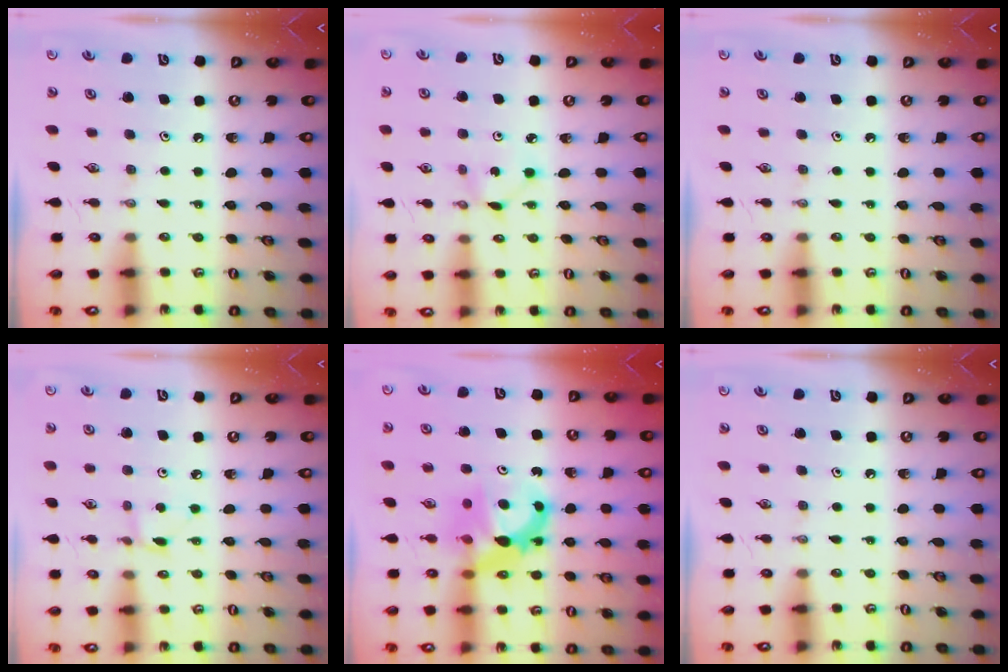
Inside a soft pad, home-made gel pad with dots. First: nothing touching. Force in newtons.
{"total": 1.8, "press": 1.7, "slide": 0.3}
{"total": 0.0}
{"total": 2.2, "press": 2.2, "slide": 0.3}
{"total": 7.6, "press": 7.5, "slide": 0.6}
{"total": 0.0}